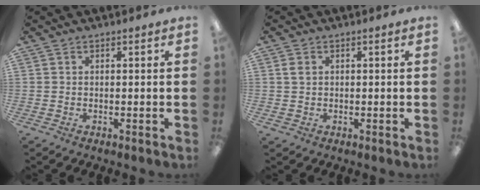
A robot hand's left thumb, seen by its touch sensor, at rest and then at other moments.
{"total": 1.8, "force": [0.5, 1.5, 1.0], "torque": [-0.020, 0.007, 0.007]}